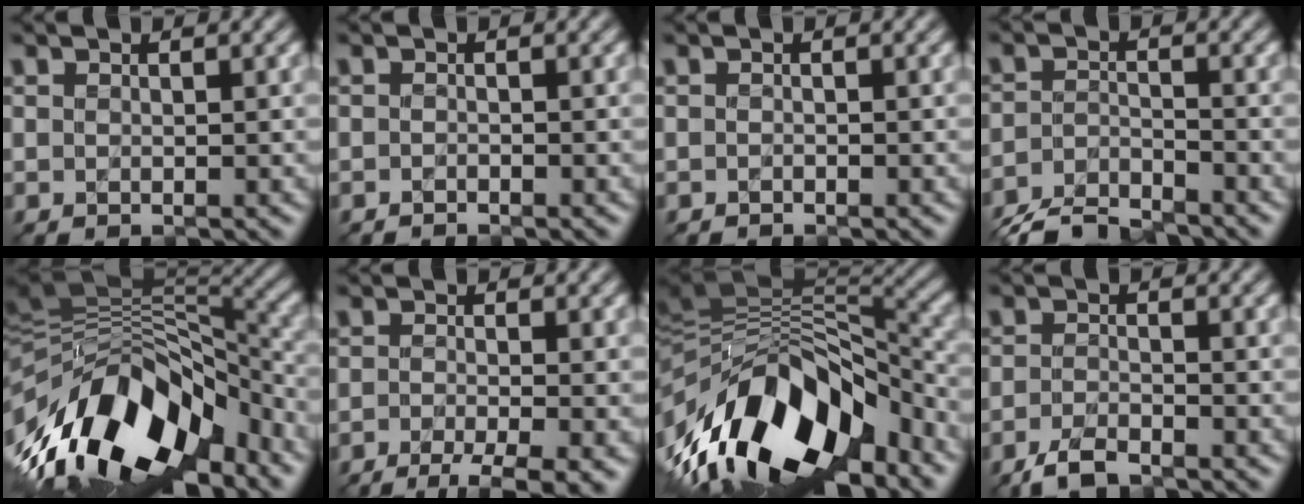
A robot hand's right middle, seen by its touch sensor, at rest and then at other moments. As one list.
[{"total": 0.9, "force": [-0.8, -0.4, -0.3], "torque": [-0.009, 0.003, -0.014]}, {"total": 0.8, "force": [-0.5, -0.4, -0.4], "torque": [-0.003, 0.003, -0.007]}, {"total": 4.8, "force": [-4.8, 0.4, 0.3], "torque": [-0.029, -0.005, -0.087]}, {"total": 13.9, "force": [-6.4, 7.0, 10.2], "torque": [-0.199, 0.019, -0.108]}, {"total": 4.8, "force": [-3.5, 0.6, 3.2], "torque": [-0.060, -0.004, -0.057]}, {"total": 15.2, "force": [-6.6, 7.1, 11.7], "torque": [-0.220, 0.009, -0.109]}, {"total": 2.3, "force": [-2.3, 0.0, 0.4], "torque": [-0.032, 0.001, -0.048]}]